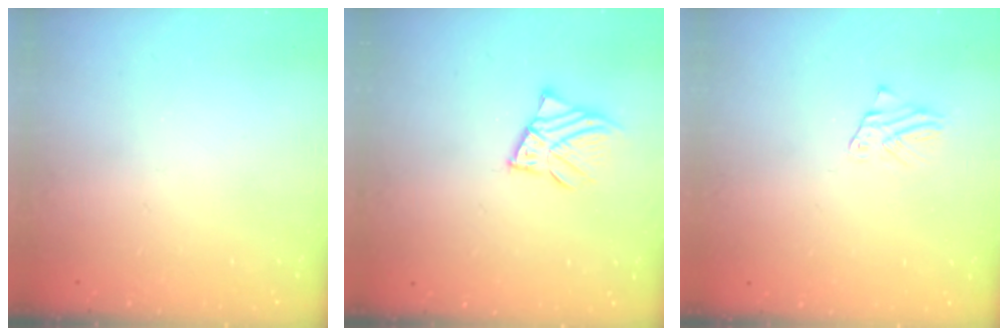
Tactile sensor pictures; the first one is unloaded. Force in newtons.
{"total": 5.9, "press": 5.9, "slide": 0.9}
{"total": 1.2, "press": 1.2, "slide": 0.1}